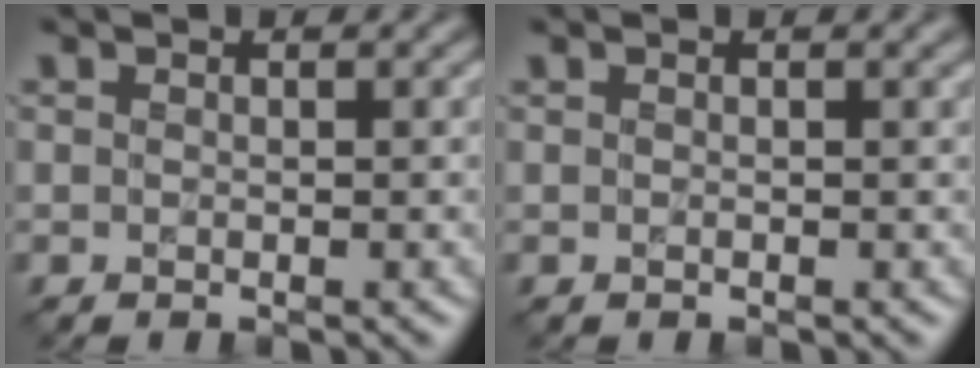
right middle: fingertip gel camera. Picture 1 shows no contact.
{"total": 0.9, "force": [0.3, 0.3, 0.8], "torque": [-0.010, 0.004, 0.001]}